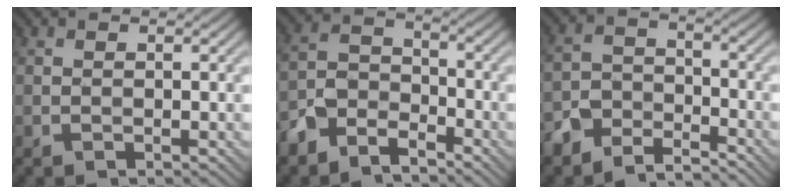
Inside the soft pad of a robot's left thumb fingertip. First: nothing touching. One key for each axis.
{"total": 6.3, "fx": -4.9, "fy": 3.1, "fz": 2.4, "tx": -0.051, "ty": -0.001, "tz": -0.111}
{"total": 6.5, "fx": -5.6, "fy": 2.5, "fz": 1.9, "tx": -0.042, "ty": -0.005, "tz": -0.119}